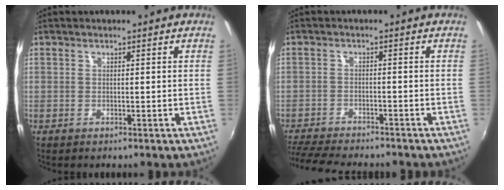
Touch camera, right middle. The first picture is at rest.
{"total": 11.8, "force": [-10.5, 2.4, 4.7], "torque": [-0.119, -0.022, -0.173]}